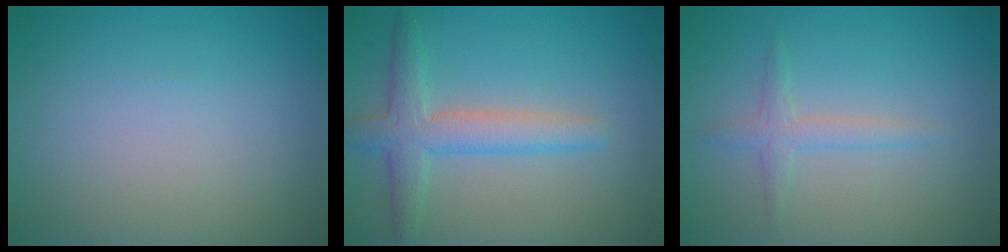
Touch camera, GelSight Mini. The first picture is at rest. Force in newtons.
{"total": 3.9, "press": 3.9, "slide": 0.2}
{"total": 1.7, "press": 1.7, "slide": 0.0}